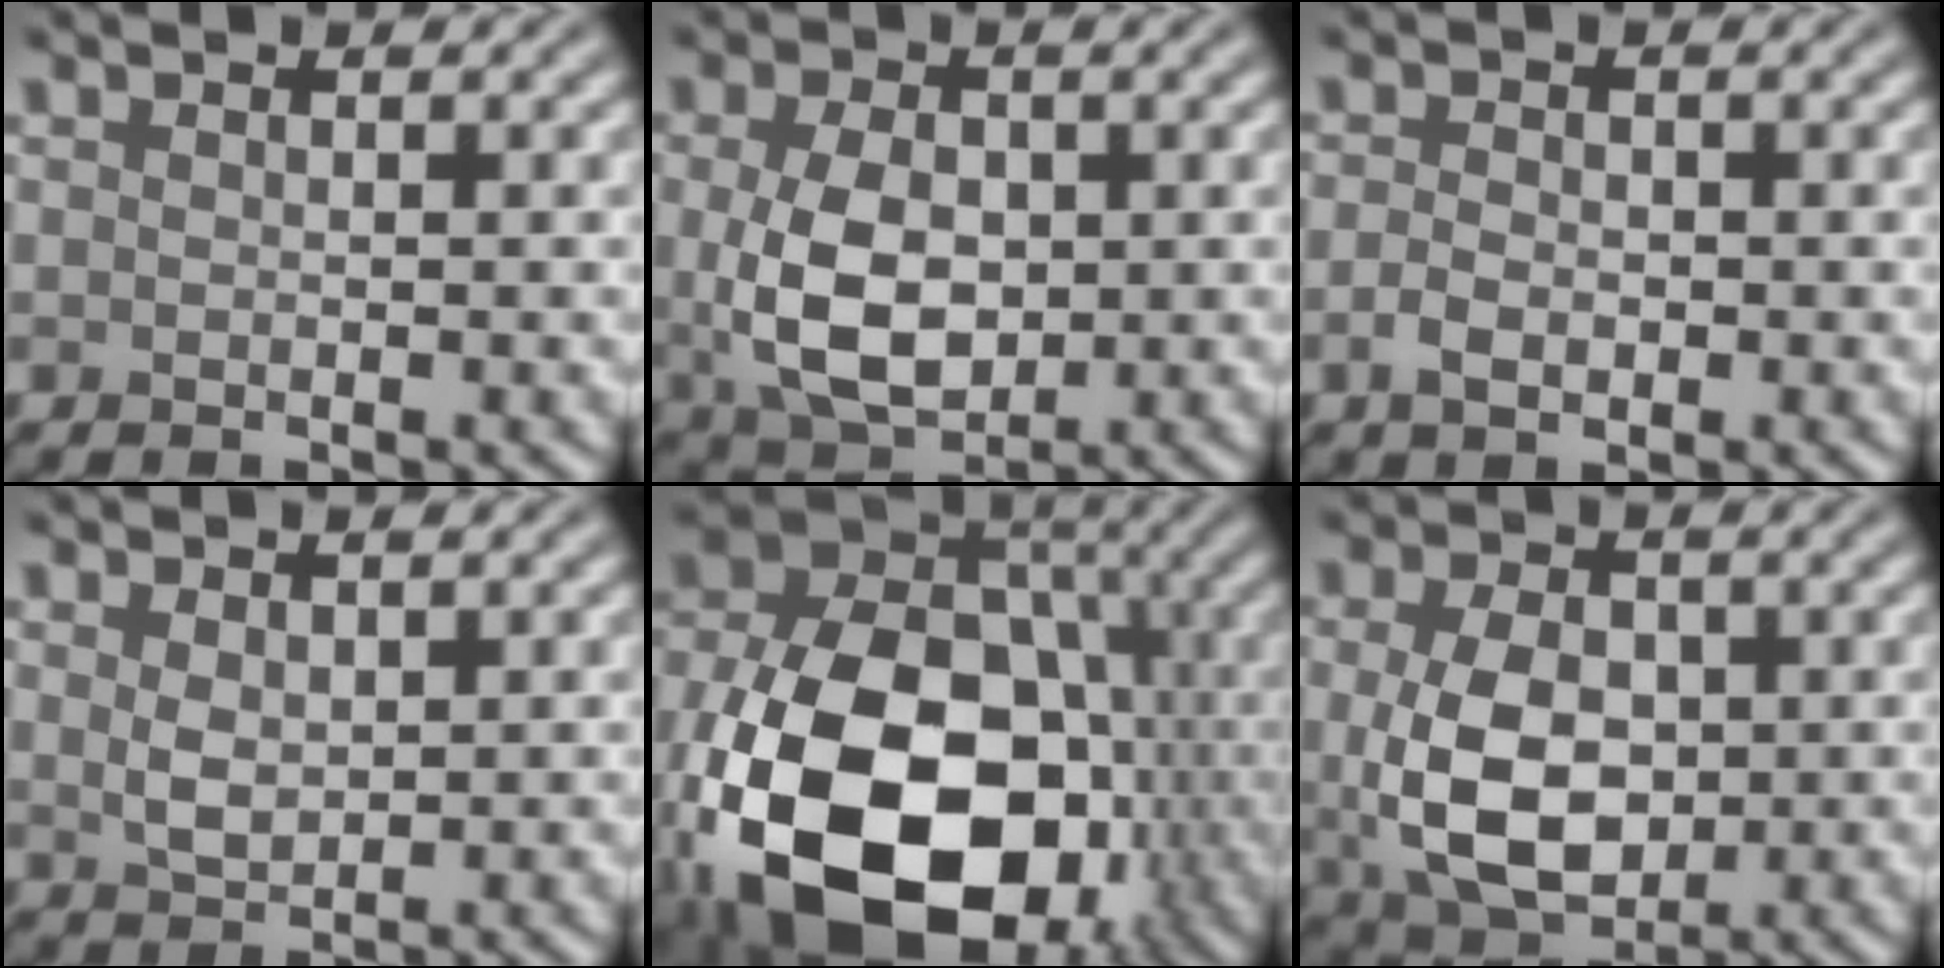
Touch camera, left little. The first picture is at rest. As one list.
[{"total": 6.7, "force": [-0.1, 4.4, 5.1], "torque": [-0.110, -0.008, 0.003]}, {"total": 1.9, "force": [-0.6, 1.3, 1.4], "torque": [-0.027, -0.001, -0.013]}, {"total": 2.0, "force": [0.6, 1.3, 1.5], "torque": [-0.034, -0.003, 0.015]}, {"total": 18.9, "force": [-5.8, 12.6, 12.8], "torque": [-0.247, -0.047, -0.098]}, {"total": 7.7, "force": [-0.3, 5.1, 5.7], "torque": [-0.119, -0.011, 0.001]}]